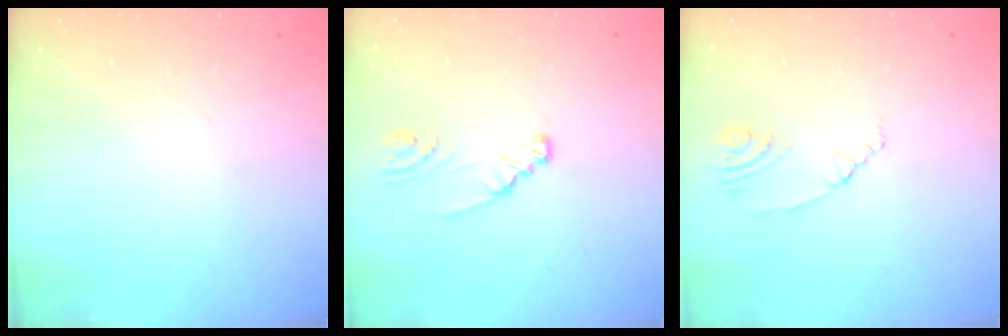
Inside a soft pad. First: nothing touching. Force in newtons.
{"total": 2.1, "press": 2.1, "slide": 0.3}
{"total": 2.4, "press": 2.1, "slide": 1.2}